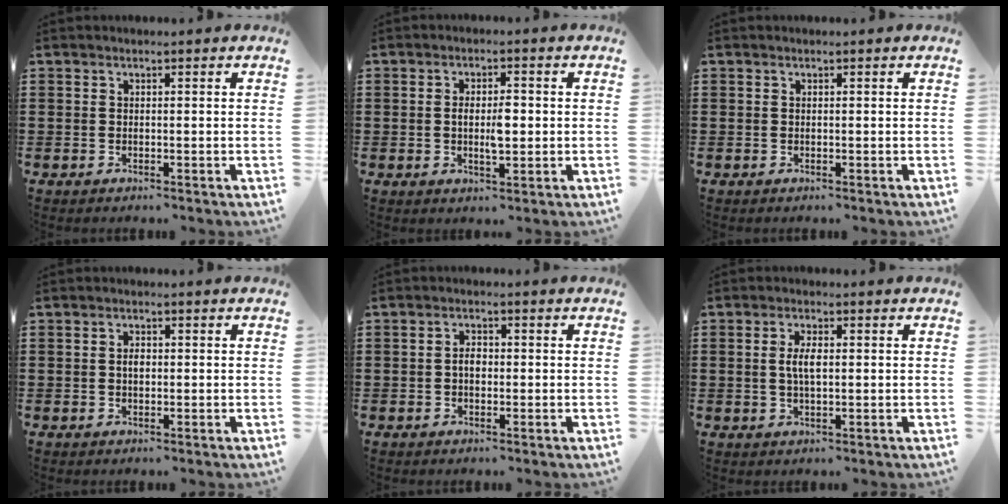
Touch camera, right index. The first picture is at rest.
{"total": 4.0, "force": [-0.1, 1.3, 3.8], "torque": [-0.069, 0.000, -0.003]}
{"total": 0.0}
{"total": 1.6, "force": [0.0, 0.9, 1.4], "torque": [-0.027, 0.005, -0.001]}
{"total": 2.1, "force": [-0.2, 1.2, 1.7], "torque": [-0.033, 0.005, -0.005]}
{"total": 3.5, "force": [0.2, 1.3, 3.2], "torque": [-0.072, 0.001, -0.001]}